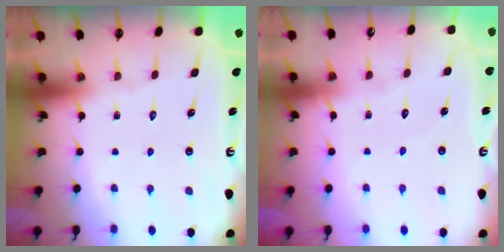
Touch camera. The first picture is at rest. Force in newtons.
{"total": 2.9, "press": 2.9, "slide": 0.2}